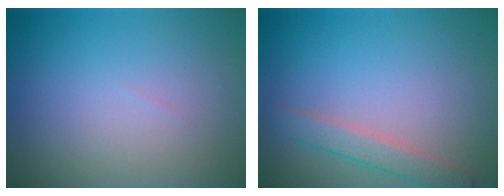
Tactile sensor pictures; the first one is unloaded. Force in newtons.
{"total": 2.1, "press": 2.1, "slide": 0.1}